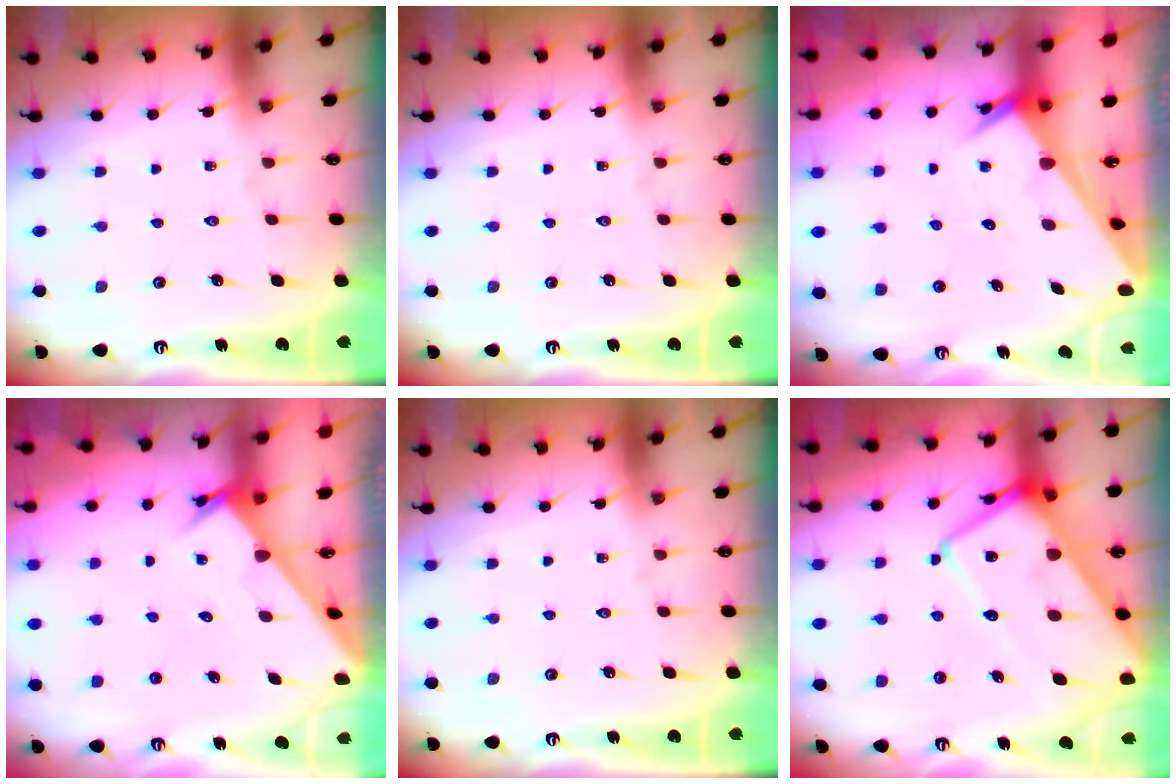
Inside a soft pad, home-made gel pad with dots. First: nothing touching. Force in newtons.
{"total": 0.0}
{"total": 2.4, "press": 2.4, "slide": 0.0}
{"total": 2.7, "press": 2.7, "slide": 0.1}
{"total": 0.0}
{"total": 18.5, "press": 18.4, "slide": 1.9}